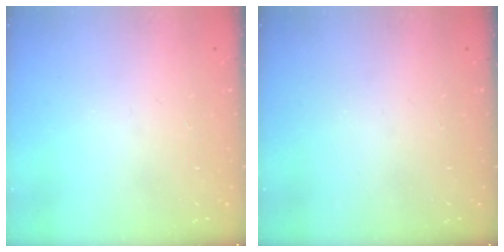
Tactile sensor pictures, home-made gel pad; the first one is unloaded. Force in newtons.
{"total": 0.0}